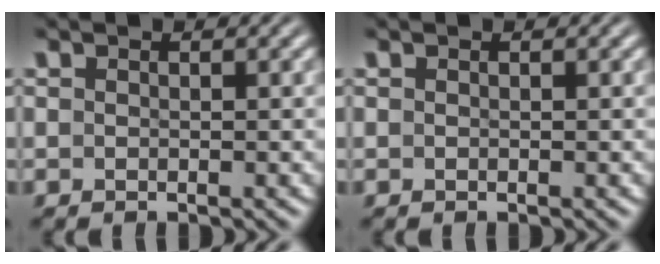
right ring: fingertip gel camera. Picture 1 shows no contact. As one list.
[{"total": 0.0}]